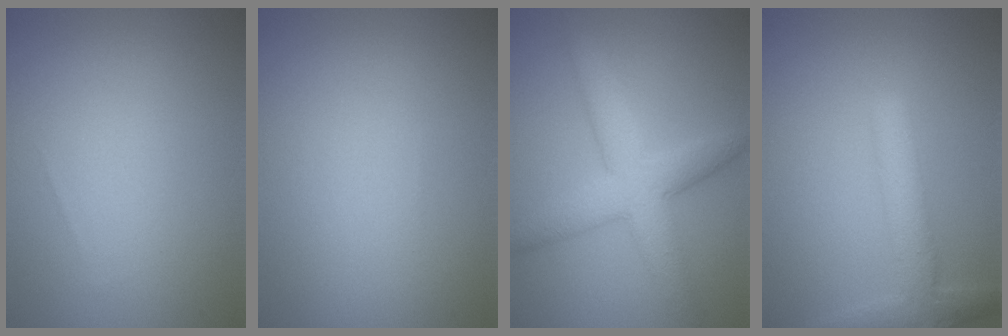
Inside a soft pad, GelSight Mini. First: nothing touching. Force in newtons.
{"total": 0.0}
{"total": 5.2, "press": 5.2, "slide": 0.1}
{"total": 3.5, "press": 3.5, "slide": 0.2}